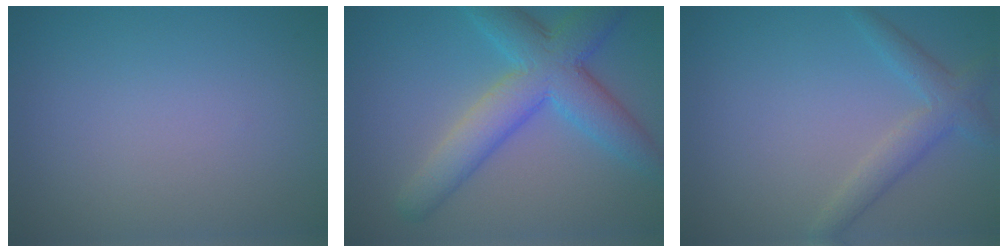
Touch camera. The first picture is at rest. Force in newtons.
{"total": 7.4, "press": 7.4, "slide": 0.4}
{"total": 2.8, "press": 2.8, "slide": 0.1}